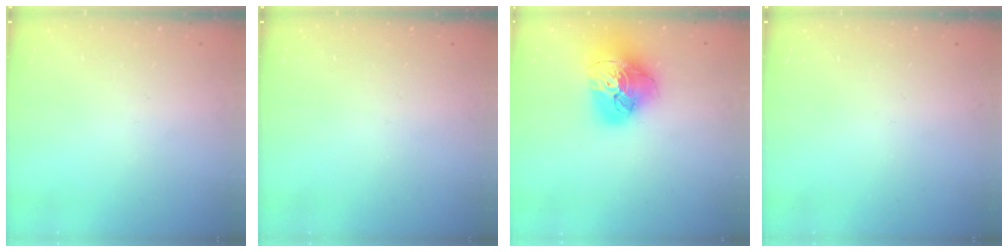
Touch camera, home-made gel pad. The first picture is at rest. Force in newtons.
{"total": 0.0}
{"total": 21.0, "press": 20.9, "slide": 2.1}
{"total": 0.0}